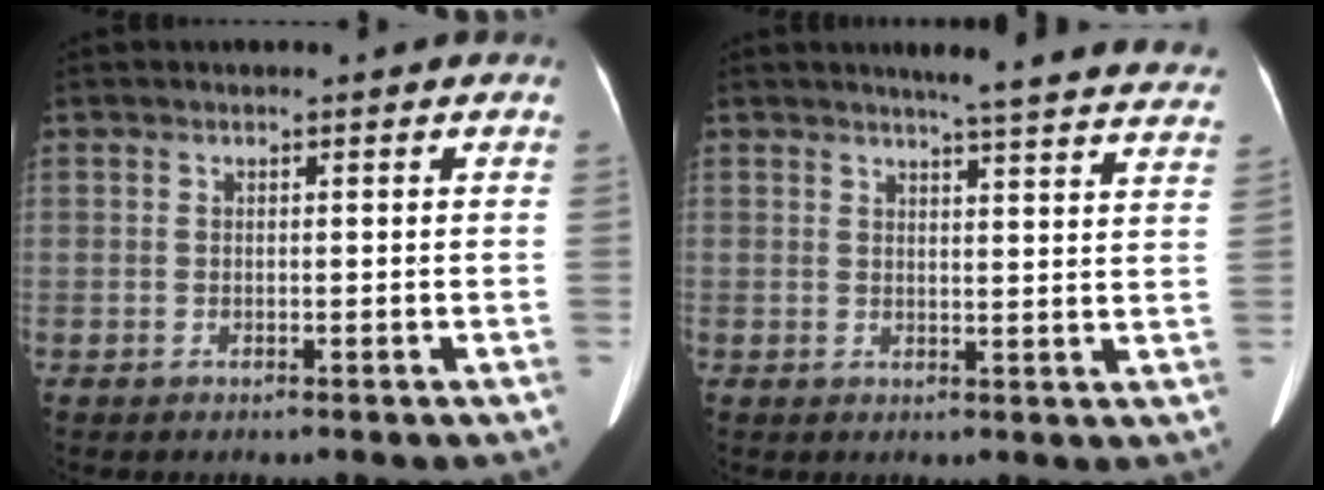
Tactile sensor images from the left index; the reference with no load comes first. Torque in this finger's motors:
{"motor_torque": [-1.23, 0.10, -0.70, -0.12]}